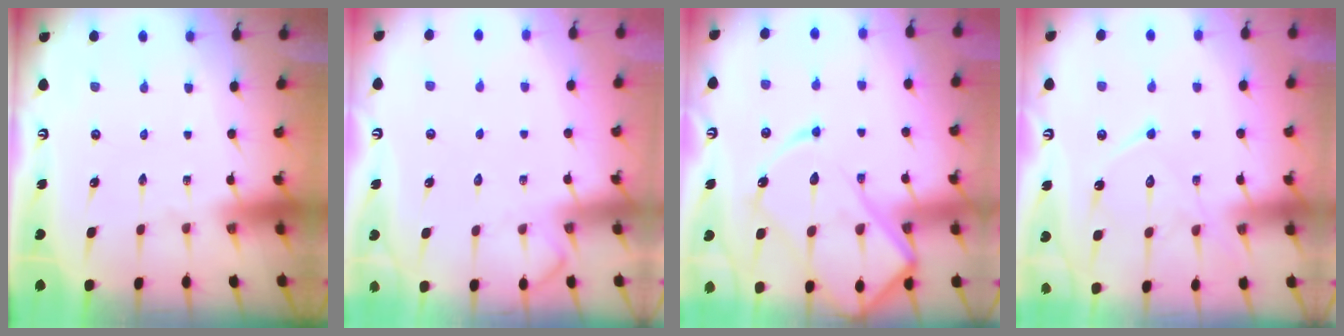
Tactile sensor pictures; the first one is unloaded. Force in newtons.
{"total": 5.3, "press": 5.3, "slide": 0.6}
{"total": 18.8, "press": 18.7, "slide": 1.7}
{"total": 11.5, "press": 11.5, "slide": 0.3}